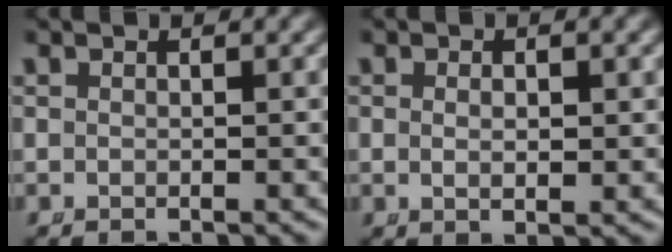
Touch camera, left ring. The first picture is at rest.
{"total": 1.4, "force": [0.1, 0.4, 1.3], "torque": [-0.026, -0.011, 0.008]}